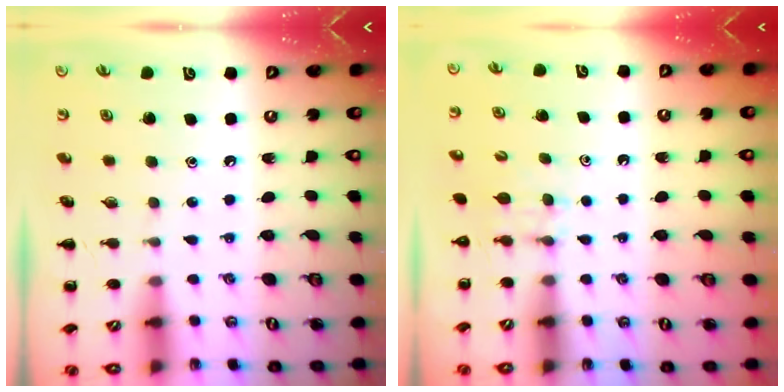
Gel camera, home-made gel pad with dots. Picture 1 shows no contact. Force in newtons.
{"total": 3.5, "press": 3.3, "slide": 1.2}